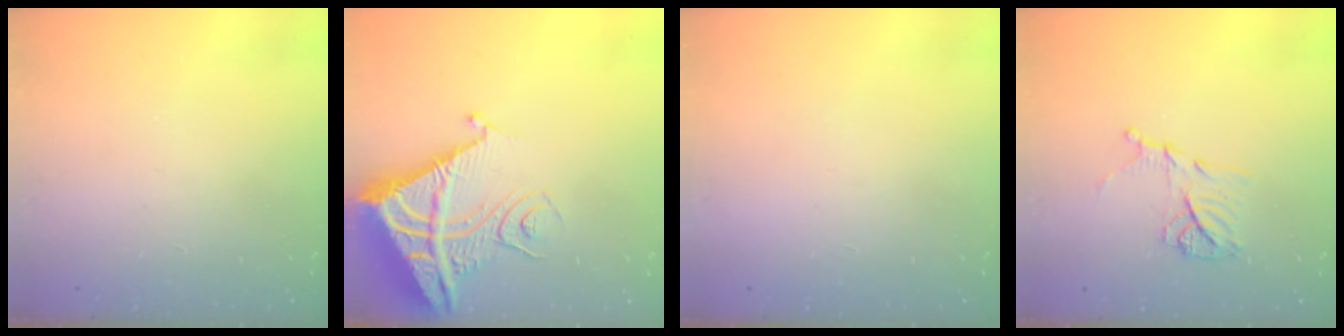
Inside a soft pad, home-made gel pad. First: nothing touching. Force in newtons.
{"total": 11.4, "press": 11.3, "slide": 1.3}
{"total": 1.5, "press": 1.5, "slide": 0.1}
{"total": 11.4, "press": 11.4, "slide": 0.3}